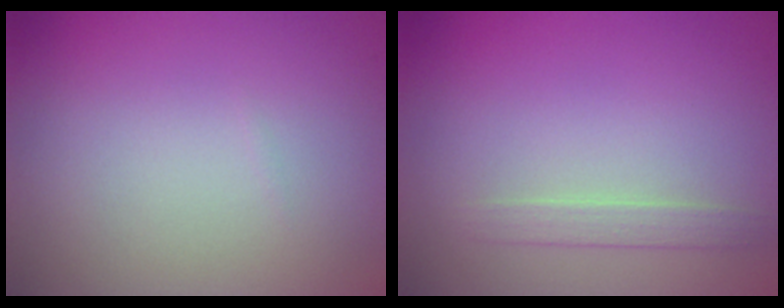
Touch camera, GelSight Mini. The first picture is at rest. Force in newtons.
{"total": 1.3, "press": 1.3, "slide": 0.1}